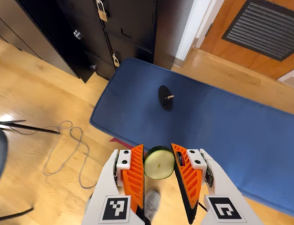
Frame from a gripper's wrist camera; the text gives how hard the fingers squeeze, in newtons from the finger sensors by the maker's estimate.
{"total": 10.4, "left": 10.3, "right": 10.6}